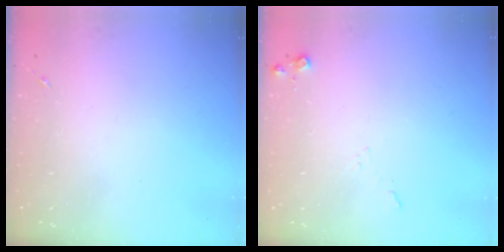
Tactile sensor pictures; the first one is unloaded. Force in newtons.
{"total": 6.2, "press": 6.2, "slide": 0.5}